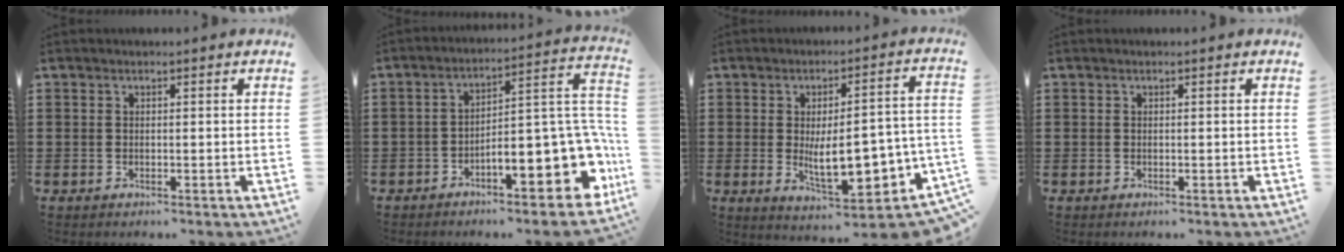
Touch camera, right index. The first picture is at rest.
{"total": 11.4, "force": [-4.3, 4.1, 9.8], "torque": [-0.125, -0.020, -0.074]}
{"total": 10.9, "force": [-2.4, 4.1, 9.8], "torque": [-0.145, -0.010, -0.038]}
{"total": 0.0}